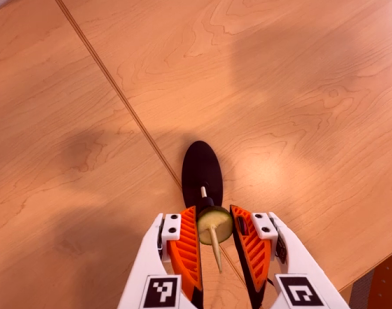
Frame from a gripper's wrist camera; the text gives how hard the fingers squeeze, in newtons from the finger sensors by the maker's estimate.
{"total": 8.3, "left": 8.2, "right": 8.5}